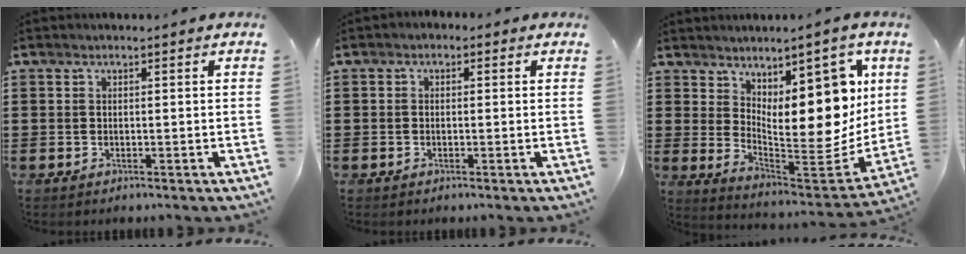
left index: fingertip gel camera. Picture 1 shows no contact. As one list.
[{"total": 1.3, "force": [-0.4, 1.2, 0.4], "torque": [-0.011, 0.005, -0.010]}, {"total": 12.7, "force": [5.2, 5.6, 10.1], "torque": [-0.144, -0.049, 0.093]}]